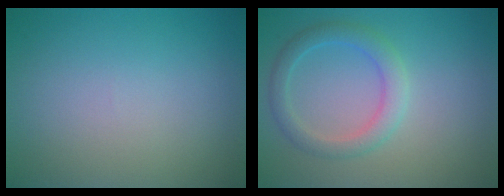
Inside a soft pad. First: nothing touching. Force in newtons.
{"total": 2.8, "press": 2.8, "slide": 0.1}